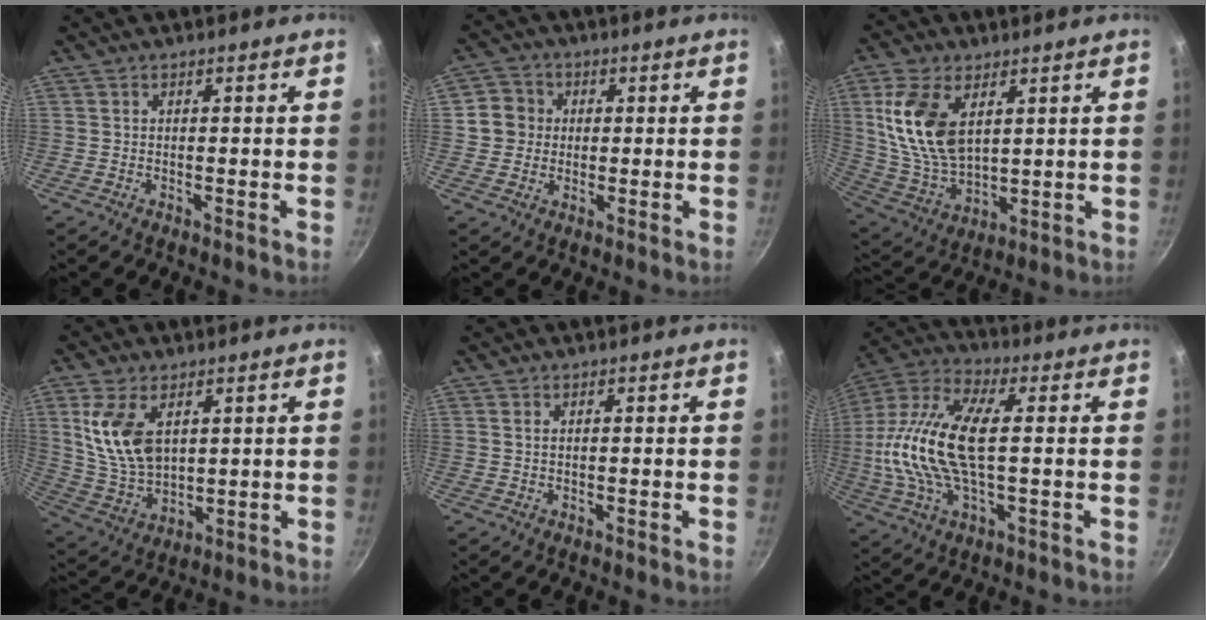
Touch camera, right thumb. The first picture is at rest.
{"total": 5.6, "force": [0.6, 5.3, 1.6], "torque": [0.005, 0.008, 0.000]}
{"total": 16.0, "force": [5.1, 9.2, 12.0], "torque": [-0.225, -0.025, 0.113]}
{"total": 13.0, "force": [4.2, 7.8, 9.6], "torque": [-0.171, -0.025, 0.096]}
{"total": 0.8, "force": [0.4, 0.4, 0.6], "torque": [-0.012, 0.002, 0.008]}
{"total": 19.6, "force": [0.8, 8.3, 17.7], "torque": [-0.366, 0.023, 0.002]}